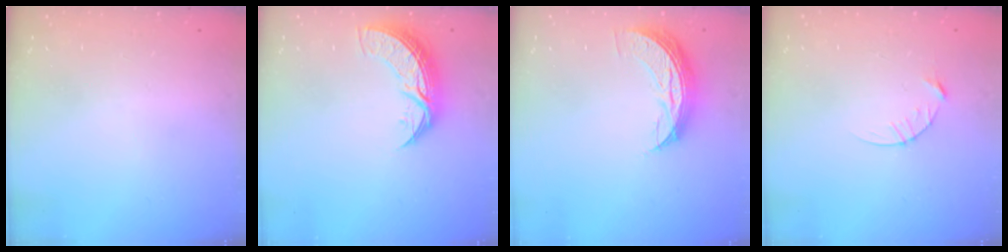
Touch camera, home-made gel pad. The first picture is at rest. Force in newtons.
{"total": 7.9, "press": 7.9, "slide": 0.6}
{"total": 7.6, "press": 7.6, "slide": 0.7}
{"total": 4.1, "press": 4.1, "slide": 0.5}